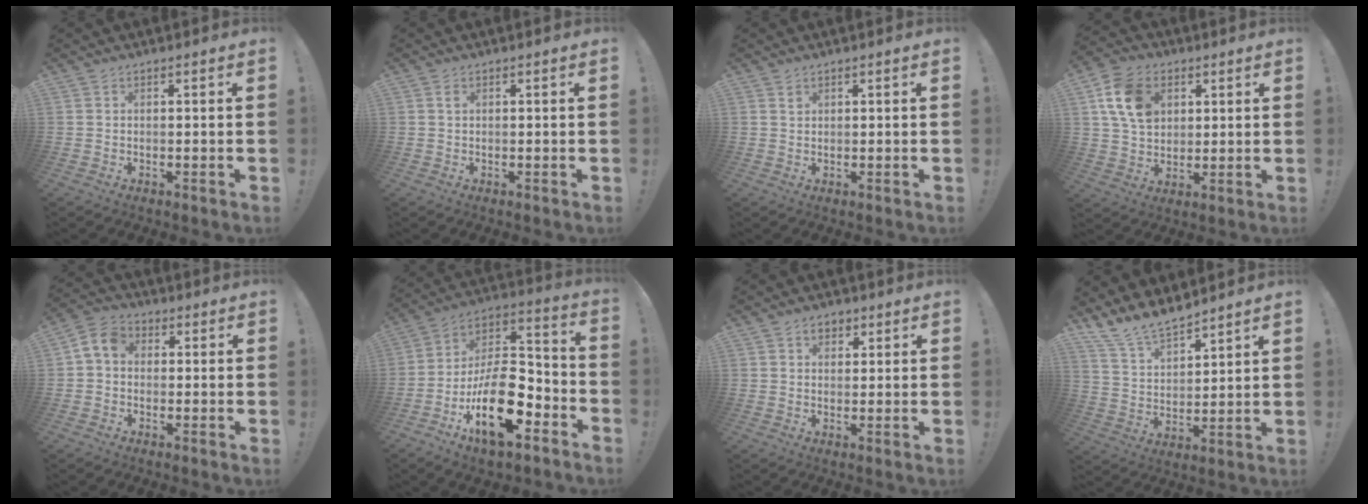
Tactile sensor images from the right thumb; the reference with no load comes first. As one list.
[{"total": 0.7, "force": [0.3, 0.4, 0.5], "torque": [-0.003, 0.002, 0.003]}, {"total": 1.1, "force": [0.7, 0.7, 0.4], "torque": [-0.005, 0.001, 0.013]}, {"total": 14.1, "force": [5.1, 10.6, 7.7], "torque": [-0.130, -0.003, 0.102]}, {"total": 6.3, "force": [0.6, 4.8, 4.0], "torque": [-0.081, 0.013, 0.015]}, {"total": 22.5, "force": [-9.4, 11.9, 16.6], "torque": [-0.287, 0.054, -0.147]}, {"total": 6.0, "force": [3.0, 4.5, 2.5], "torque": [-0.027, -0.004, 0.055]}, {"total": 11.4, "force": [10.7, 3.1, 2.6], "torque": [-0.073, -0.079, 0.203]}]